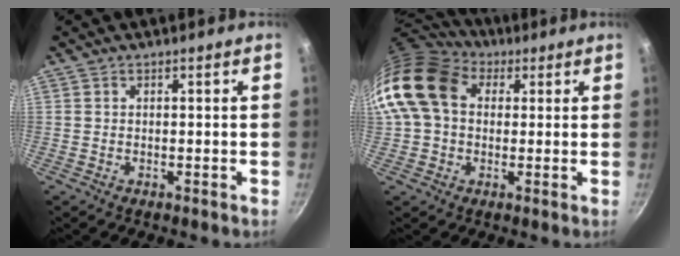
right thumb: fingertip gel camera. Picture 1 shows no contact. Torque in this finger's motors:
{"motor_torque": [2.47, 2.53, 0.35, -0.25, 0.67]}